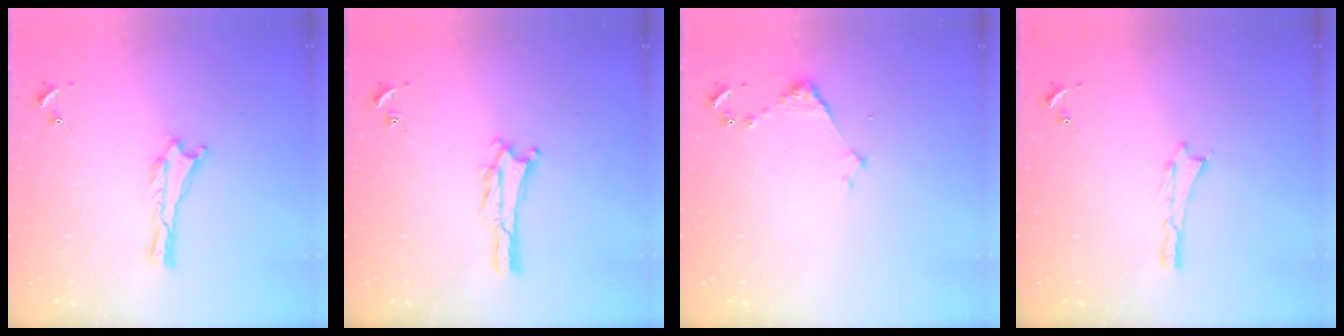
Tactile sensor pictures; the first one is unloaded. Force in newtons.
{"total": 1.3, "press": 1.3, "slide": 0.4}
{"total": 2.9, "press": 2.9, "slide": 0.3}
{"total": 0.0}